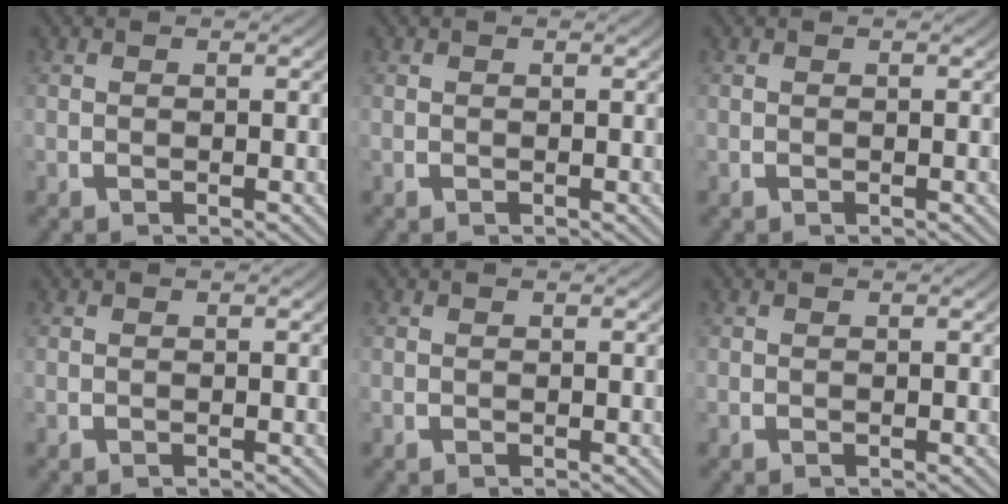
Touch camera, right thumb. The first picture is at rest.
{"total": 0.0}
{"total": 0.0}
{"total": 0.0}
{"total": 0.0}
{"total": 0.0}